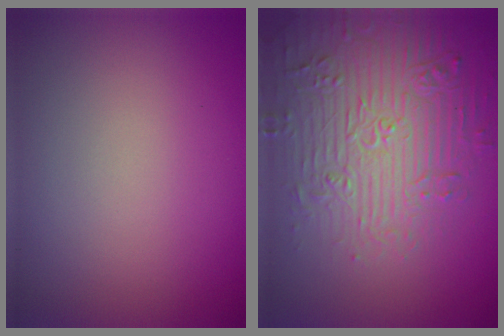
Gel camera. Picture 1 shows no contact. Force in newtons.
{"total": 7.5, "press": 7.3, "slide": 1.7}